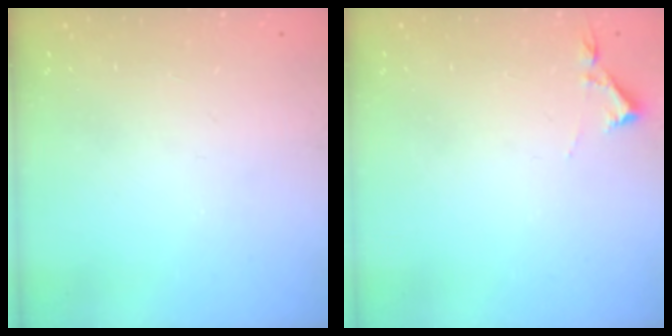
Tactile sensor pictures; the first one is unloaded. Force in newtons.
{"total": 2.9, "press": 2.9, "slide": 0.5}